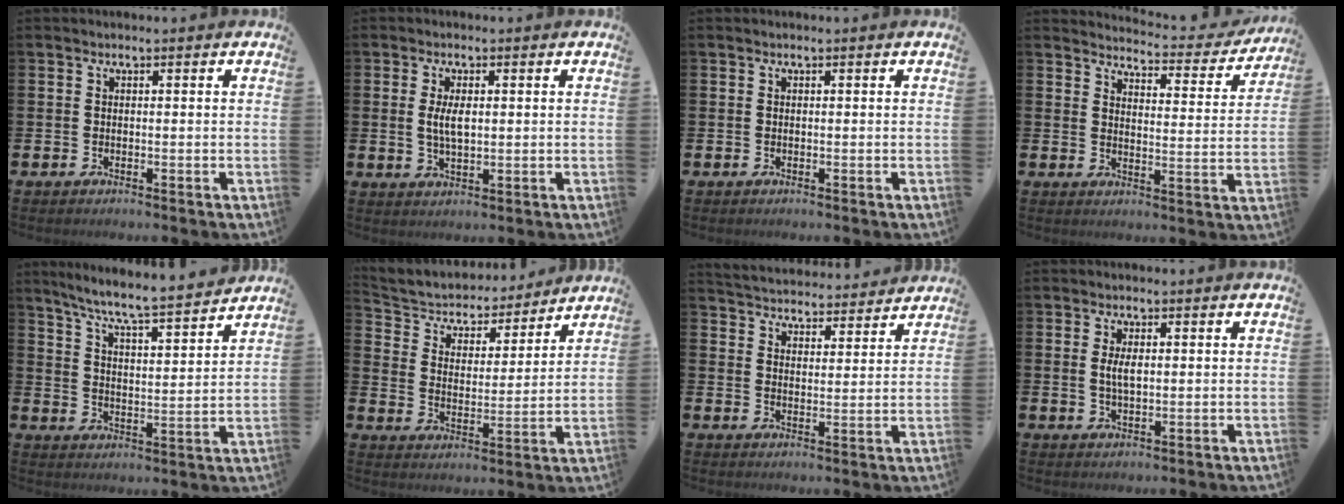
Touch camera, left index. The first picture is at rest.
{"total": 3.6, "force": [0.7, 1.6, 3.1], "torque": [-0.051, 0.002, 0.007]}
{"total": 0.0}
{"total": 3.6, "force": [3.6, 0.6, 0.6], "torque": [-0.017, -0.038, 0.053]}
{"total": 7.5, "force": [7.0, -0.2, 2.6], "torque": [-0.081, -0.054, 0.120]}
{"total": 5.4, "force": [4.9, 2.2, 0.5], "torque": [-0.045, -0.042, 0.081]}
{"total": 4.8, "force": [4.8, 0.8, -0.3], "torque": [-0.011, -0.038, 0.082]}
{"total": 2.8, "force": [0.6, 1.1, 2.4], "torque": [-0.037, 0.000, 0.005]}